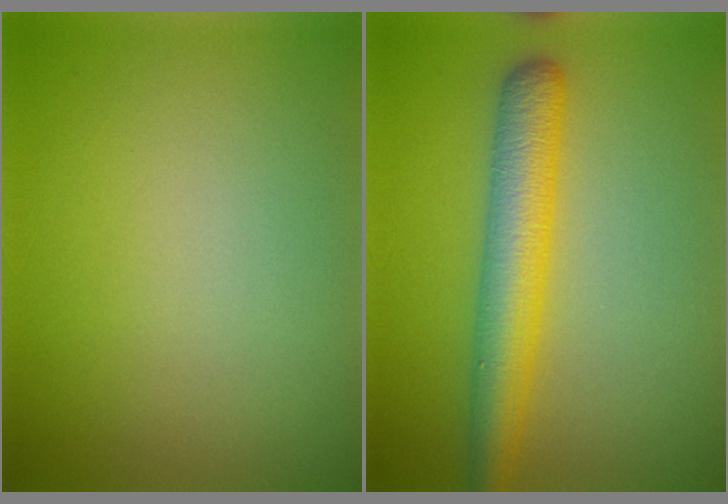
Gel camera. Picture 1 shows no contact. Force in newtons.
{"total": 5.7, "press": 5.7, "slide": 0.1}